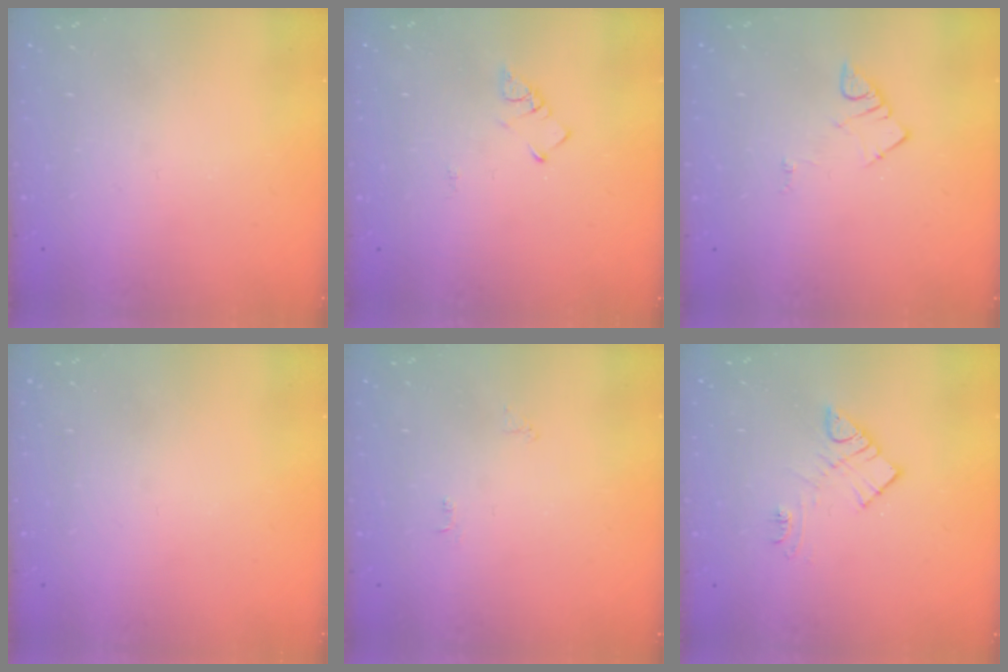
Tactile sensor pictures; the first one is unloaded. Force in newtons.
{"total": 2.8, "press": 2.8, "slide": 0.5}
{"total": 3.4, "press": 3.4, "slide": 0.5}
{"total": 0.0}
{"total": 2.5, "press": 2.5, "slide": 0.4}
{"total": 8.8, "press": 8.7, "slide": 0.4}